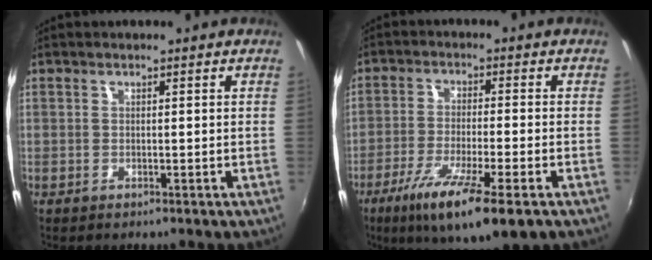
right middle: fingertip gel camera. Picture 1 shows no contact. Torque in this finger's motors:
{"motor_torque": [1.30, -0.84, 0.30, 0.08]}